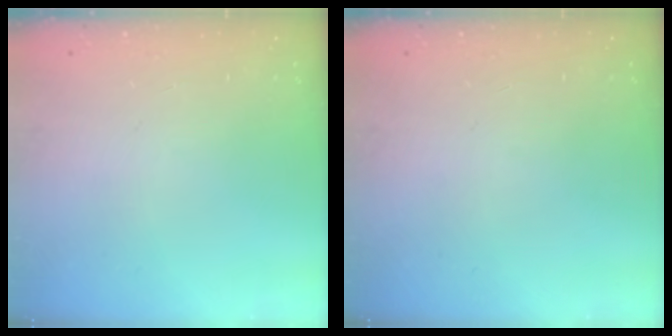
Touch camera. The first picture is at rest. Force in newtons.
{"total": 0.0}